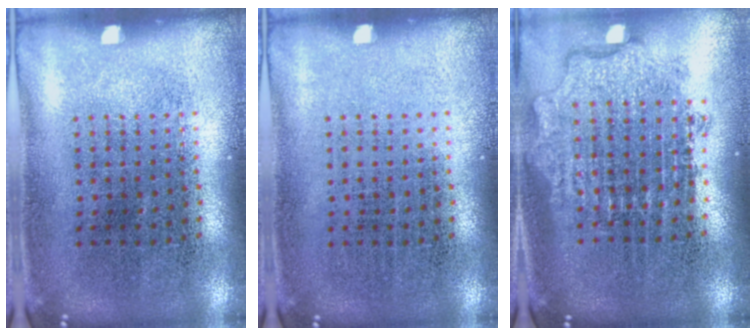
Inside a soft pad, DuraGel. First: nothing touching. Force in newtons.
{"total": 0.0}
{"total": 1.9, "press": 1.5, "slide": 1.2}